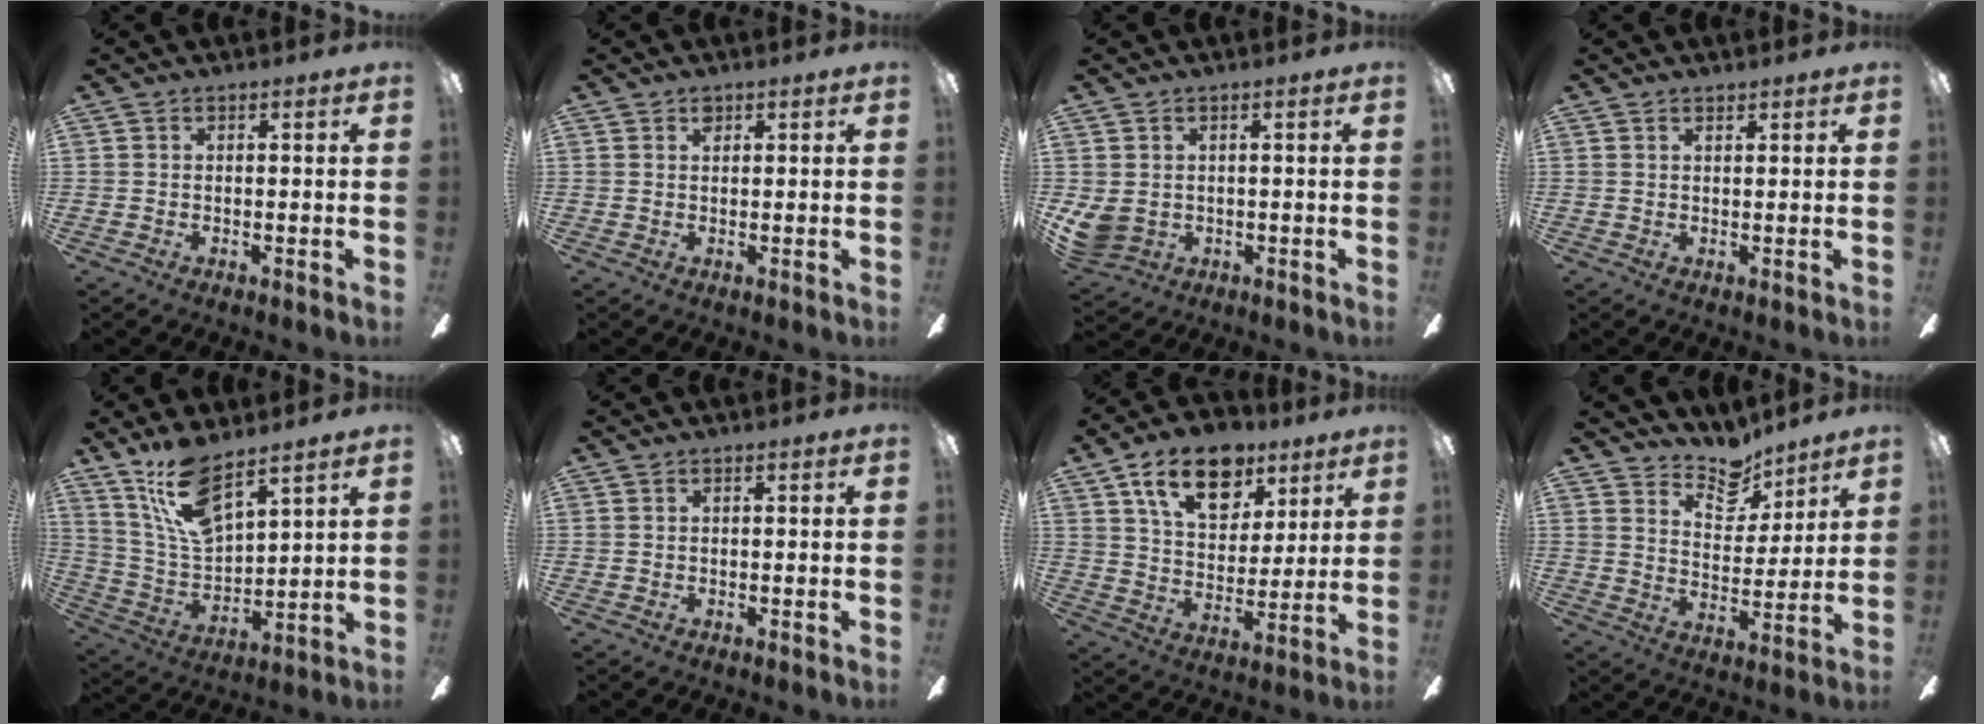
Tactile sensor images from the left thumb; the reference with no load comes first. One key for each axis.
{"total": 1.4, "fx": 1.0, "fy": 0.7, "fz": 0.7, "tx": -0.006, "ty": -0.002, "tz": 0.016}
{"total": 4.8, "fx": 0.7, "fy": 3.9, "fz": 2.6, "tx": -0.070, "ty": -0.003, "tz": 0.015}
{"total": 1.2, "fx": 1.0, "fy": 0.4, "fz": 0.5, "tx": -0.011, "ty": 0.000, "tz": 0.019}
{"total": 13.8, "fx": 10.2, "fy": 4.7, "fz": 8.1, "tx": -0.182, "ty": -0.045, "tz": 0.186}
{"total": 0.0}
{"total": 17.0, "fx": 10.0, "fy": 9.9, "fz": 9.4, "tx": -0.145, "ty": -0.037, "tz": 0.177}
{"total": 9.3, "fx": 8.0, "fy": 4.0, "fz": 2.5, "tx": -0.041, "ty": -0.055, "tz": 0.148}